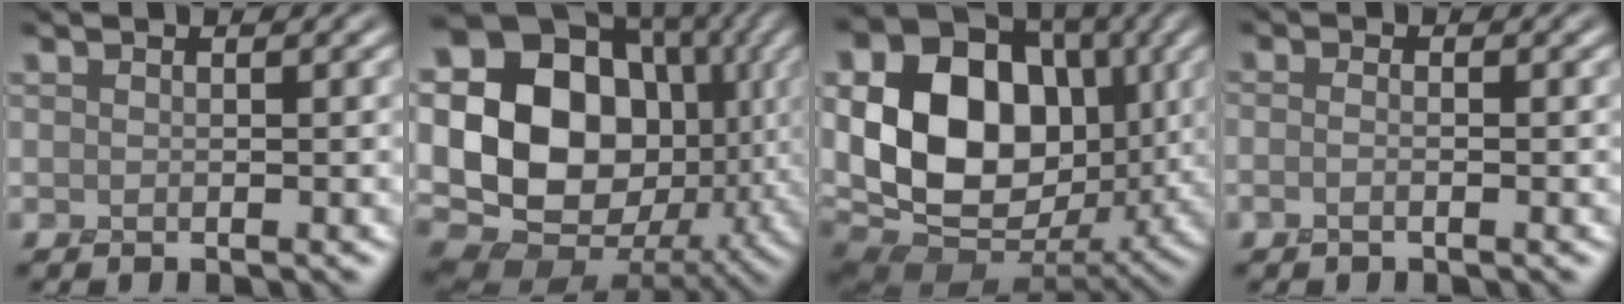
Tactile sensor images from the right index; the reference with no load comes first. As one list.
[{"total": 20.2, "force": [1.8, 15.8, 12.5], "torque": [-0.240, 0.016, 0.046]}, {"total": 16.9, "force": [1.2, 12.7, 11.1], "torque": [-0.218, -0.002, 0.021]}, {"total": 0.8, "force": [-0.8, 0.0, 0.3], "torque": [-0.006, -0.003, -0.016]}]